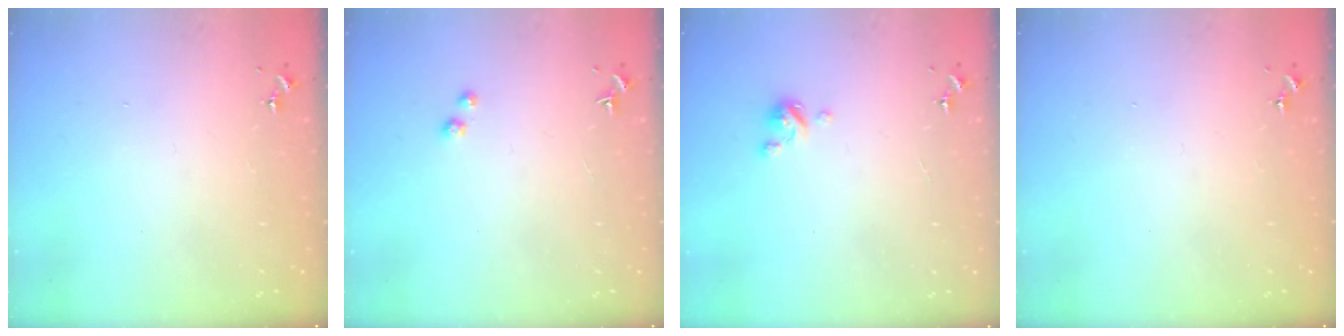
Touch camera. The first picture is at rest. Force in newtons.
{"total": 1.7, "press": 1.6, "slide": 0.1}
{"total": 4.3, "press": 4.3, "slide": 0.3}
{"total": 0.0}